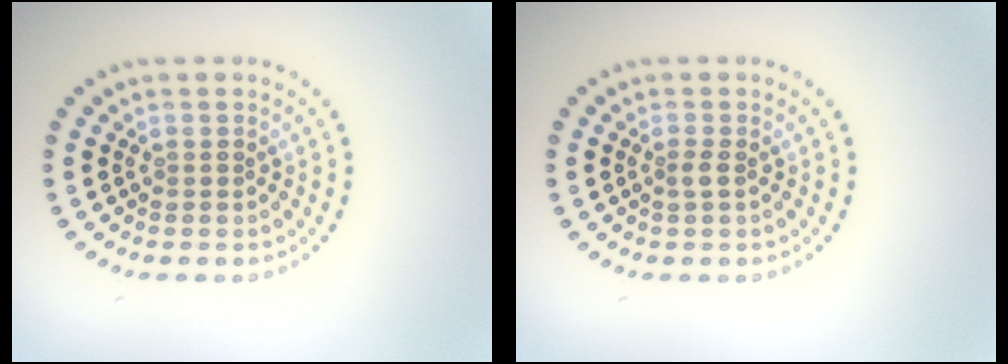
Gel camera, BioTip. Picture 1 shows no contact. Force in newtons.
{"total": 0.8, "press": 0.6, "slide": 0.6}